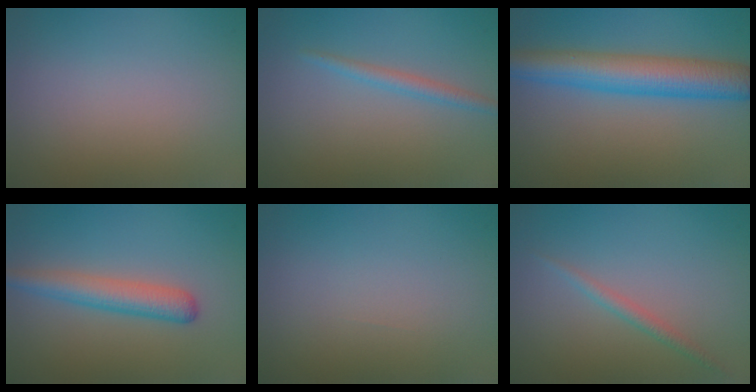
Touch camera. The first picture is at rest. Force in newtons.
{"total": 1.6, "press": 1.6, "slide": 0.1}
{"total": 6.9, "press": 6.9, "slide": 0.2}
{"total": 3.3, "press": 3.3, "slide": 0.2}
{"total": 0.0}
{"total": 1.3, "press": 1.3, "slide": 0.1}